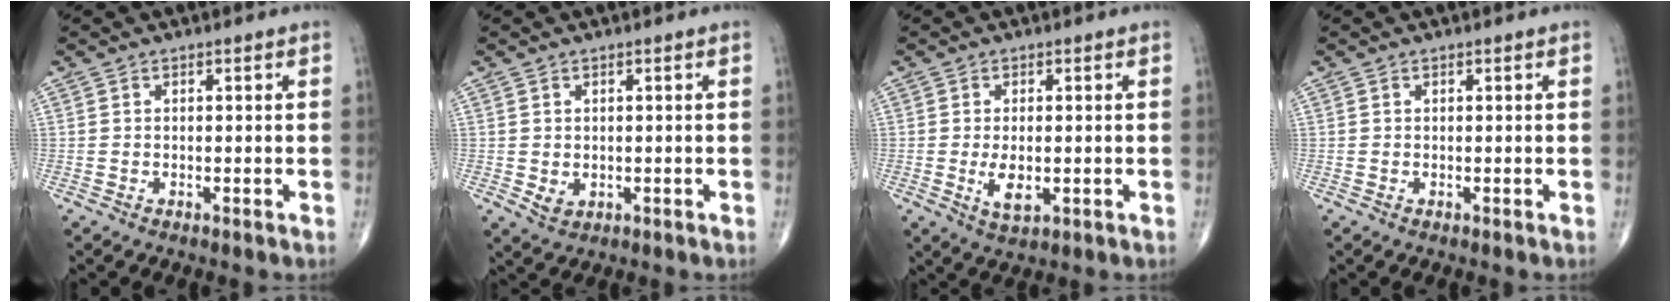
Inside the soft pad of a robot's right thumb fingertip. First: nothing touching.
{"total": 2.3, "force": [-0.1, 1.9, 1.3], "torque": [-0.015, -0.003, 0.008]}
{"total": 4.5, "force": [-0.7, 2.1, 3.9], "torque": [-0.070, -0.010, -0.008]}
{"total": 0.0}